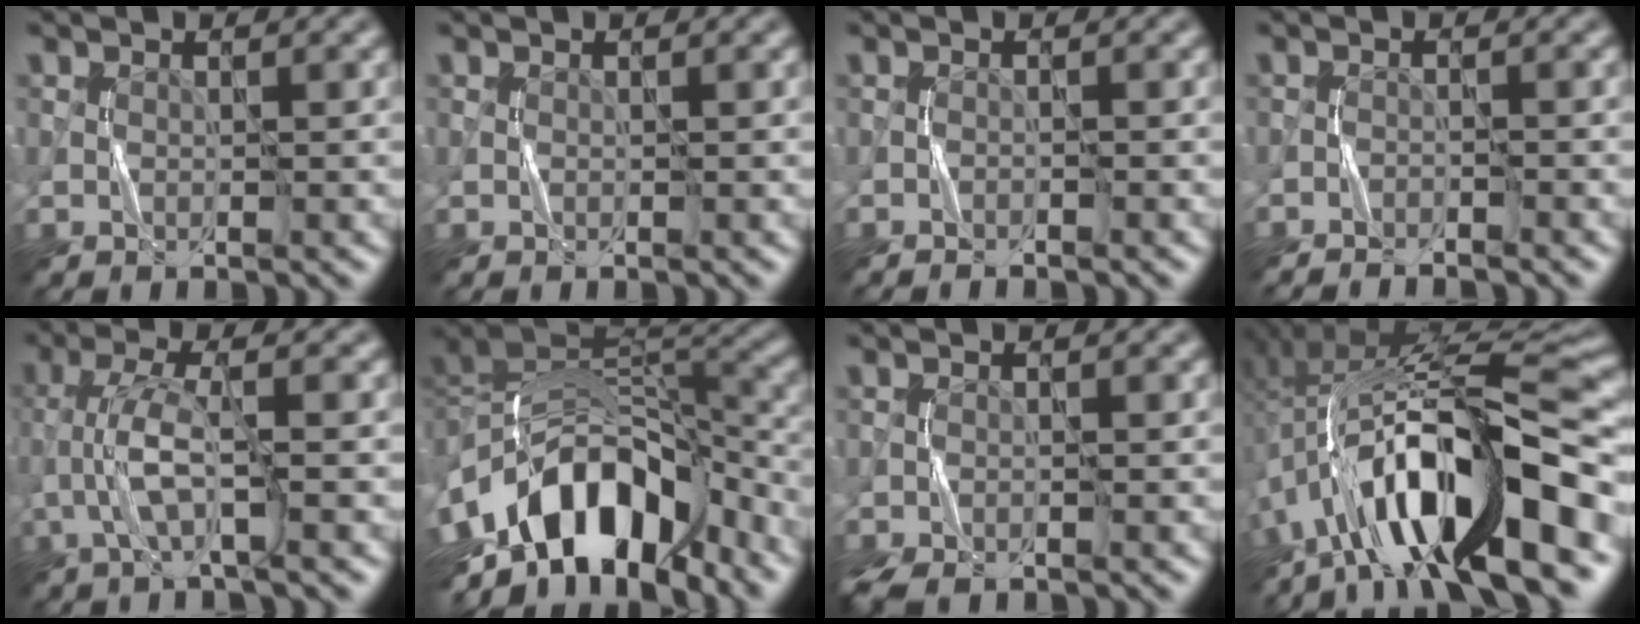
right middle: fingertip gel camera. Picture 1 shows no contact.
{"total": 0.0}
{"total": 1.1, "force": [-1.0, 0.0, 0.4], "torque": [-0.008, 0.001, -0.021]}
{"total": 2.6, "force": [-2.5, 0.2, 0.7], "torque": [-0.015, 0.000, -0.043]}
{"total": 4.1, "force": [-1.2, 0.6, 3.9], "torque": [-0.087, 0.011, -0.028]}
{"total": 14.0, "force": [-6.6, 7.6, 9.7], "torque": [-0.168, 0.015, -0.119]}
{"total": 2.5, "force": [-1.9, 0.5, 1.6], "torque": [-0.040, -0.010, -0.040]}
{"total": 15.7, "force": [-6.4, 4.1, 13.8], "torque": [-0.235, 0.033, -0.103]}